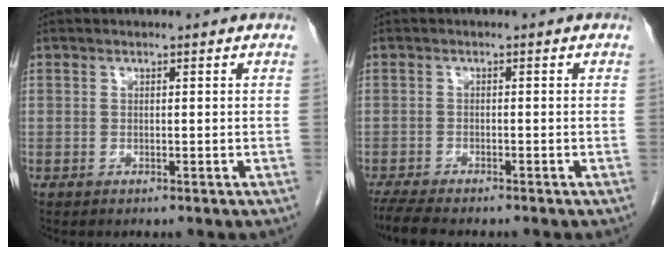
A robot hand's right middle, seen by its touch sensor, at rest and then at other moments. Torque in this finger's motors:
{"motor_torque": [0.28, -0.16, 0.02, 0.03]}